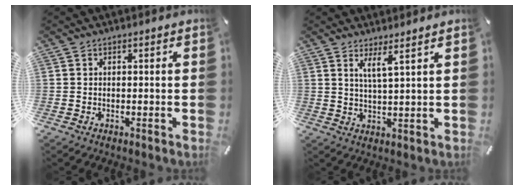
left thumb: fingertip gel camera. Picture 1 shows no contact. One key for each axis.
{"total": 4.6, "fx": 3.2, "fy": -0.3, "fz": 3.3, "tx": -0.074, "ty": -0.012, "tz": 0.054}